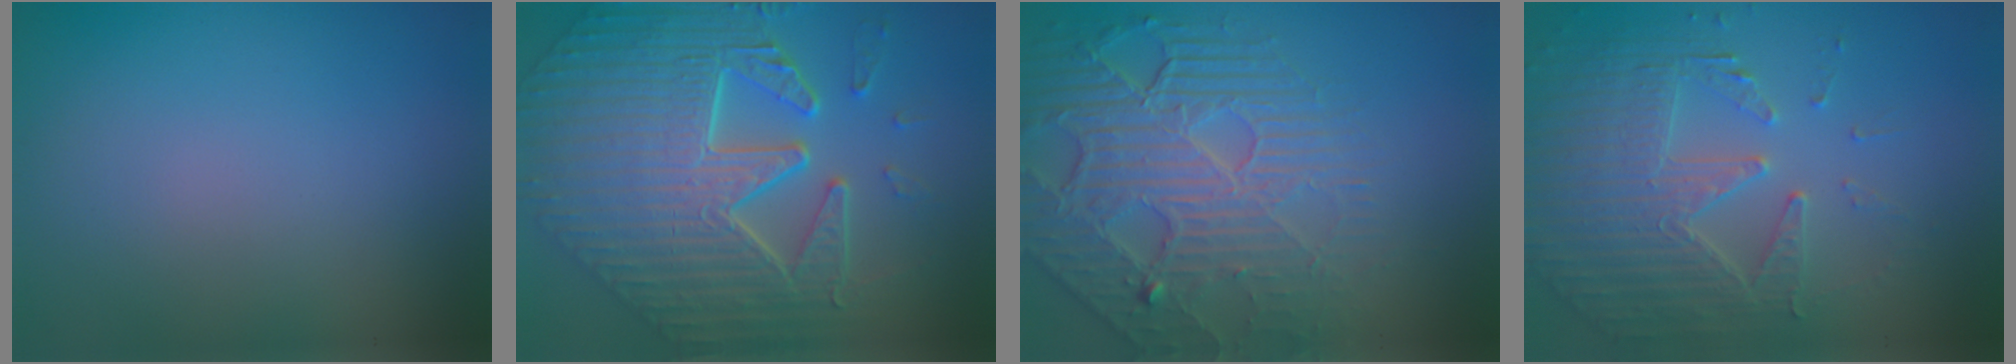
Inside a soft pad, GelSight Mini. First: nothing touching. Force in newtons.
{"total": 10.4, "press": 7.3, "slide": 7.4}
{"total": 6.7, "press": 5.3, "slide": 4.1}
{"total": 5.2, "press": 4.5, "slide": 2.6}